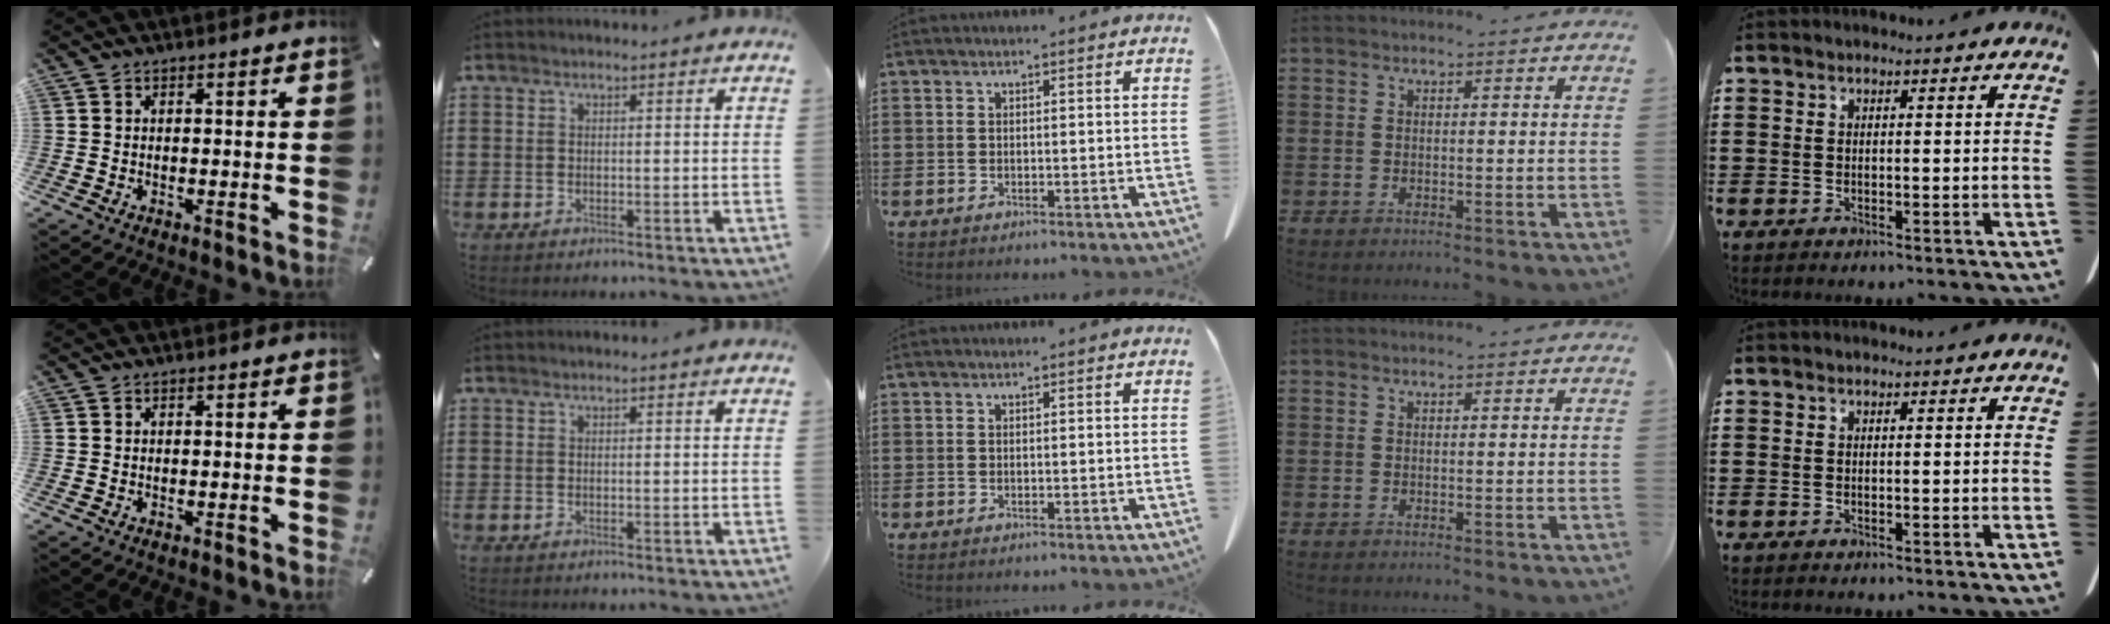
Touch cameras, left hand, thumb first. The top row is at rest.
{}